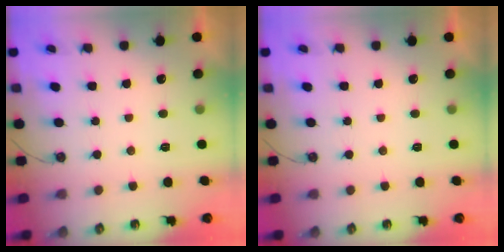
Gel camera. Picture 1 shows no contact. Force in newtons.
{"total": 0.0}